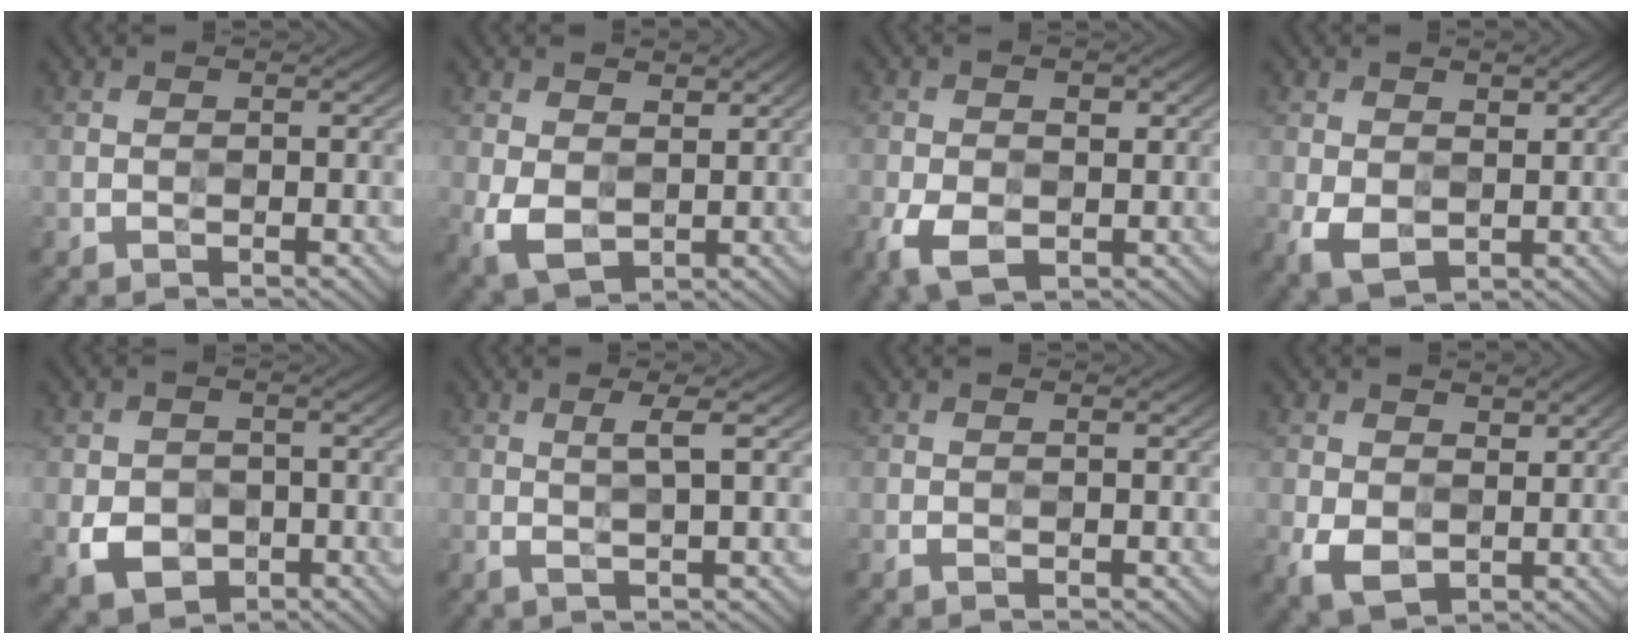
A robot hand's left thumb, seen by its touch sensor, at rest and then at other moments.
{"total": 5.7, "force": [1.0, 4.1, 3.9], "torque": [-0.095, -0.010, 0.019]}
{"total": 6.3, "force": [-1.5, 3.8, 4.8], "torque": [-0.097, -0.011, -0.027]}
{"total": 5.1, "force": [0.3, 3.6, 3.6], "torque": [-0.082, -0.009, 0.008]}
{"total": 5.1, "force": [-1.6, 3.9, 2.8], "torque": [-0.058, -0.013, -0.030]}
{"total": 2.6, "force": [0.7, 0.2, 2.5], "torque": [-0.046, 0.006, 0.012]}
{"total": 0.5, "force": [-0.1, 0.1, 0.5], "torque": [-0.011, 0.000, -0.001]}
{"total": 5.5, "force": [0.6, 4.1, 3.6], "torque": [-0.084, -0.009, 0.013]}